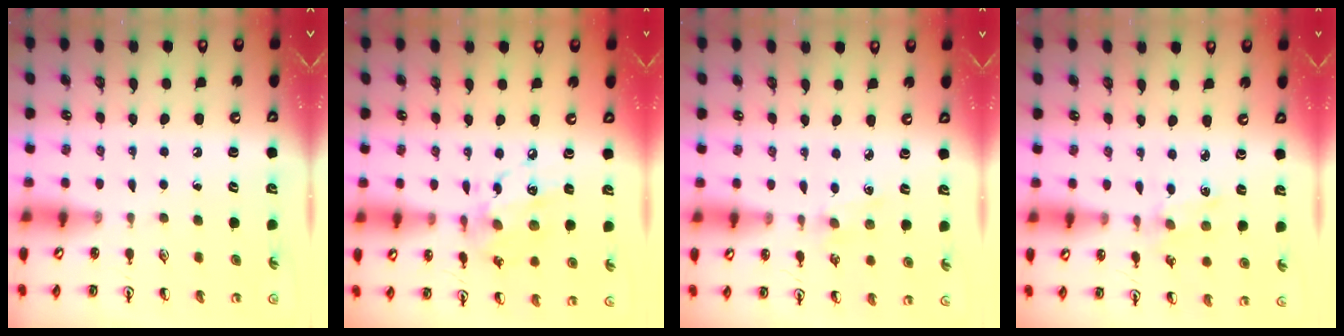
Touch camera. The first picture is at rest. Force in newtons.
{"total": 11.4, "press": 11.4, "slide": 0.7}
{"total": 2.4, "press": 2.3, "slide": 0.4}
{"total": 1.1, "press": 1.0, "slide": 0.2}